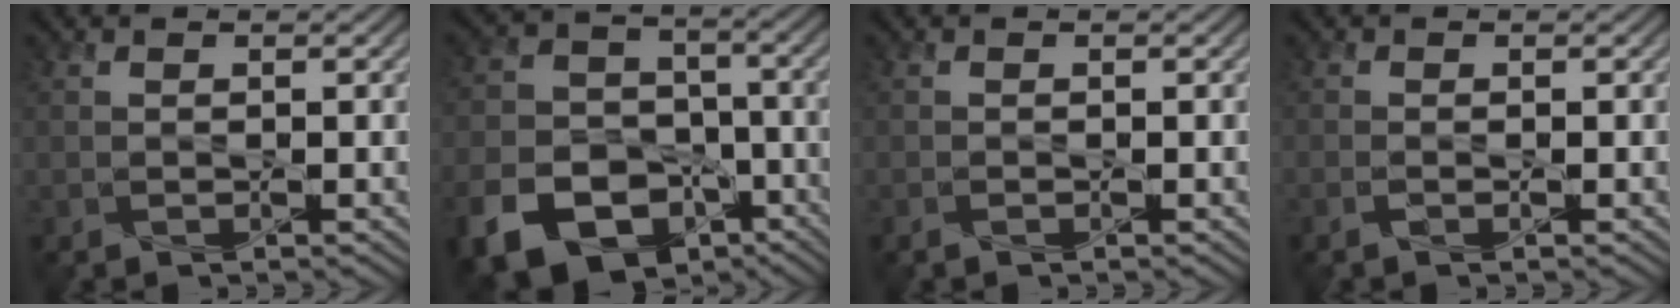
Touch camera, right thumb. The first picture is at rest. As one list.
[{"total": 15.5, "force": [-8.4, 10.8, 7.4], "torque": [-0.190, -0.044, -0.152]}, {"total": 0.7, "force": [-0.5, 0.3, 0.4], "torque": [-0.009, -0.002, -0.008]}, {"total": 1.1, "force": [-0.6, 0.3, 0.9], "torque": [-0.022, -0.001, -0.014]}]